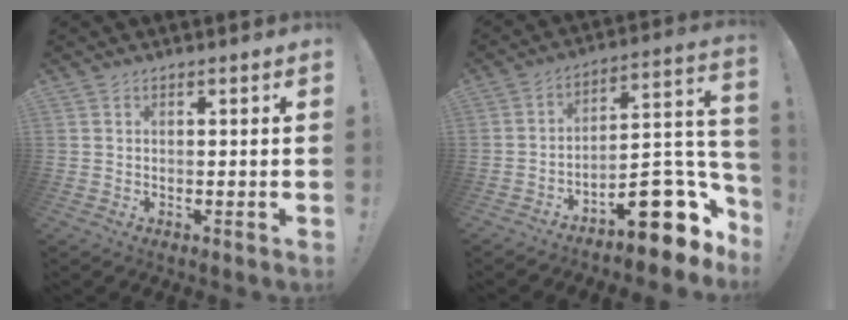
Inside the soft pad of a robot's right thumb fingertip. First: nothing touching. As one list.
[{"total": 17.8, "force": [-9.4, 7.1, 13.3], "torque": [-0.136, 0.043, -0.143]}]